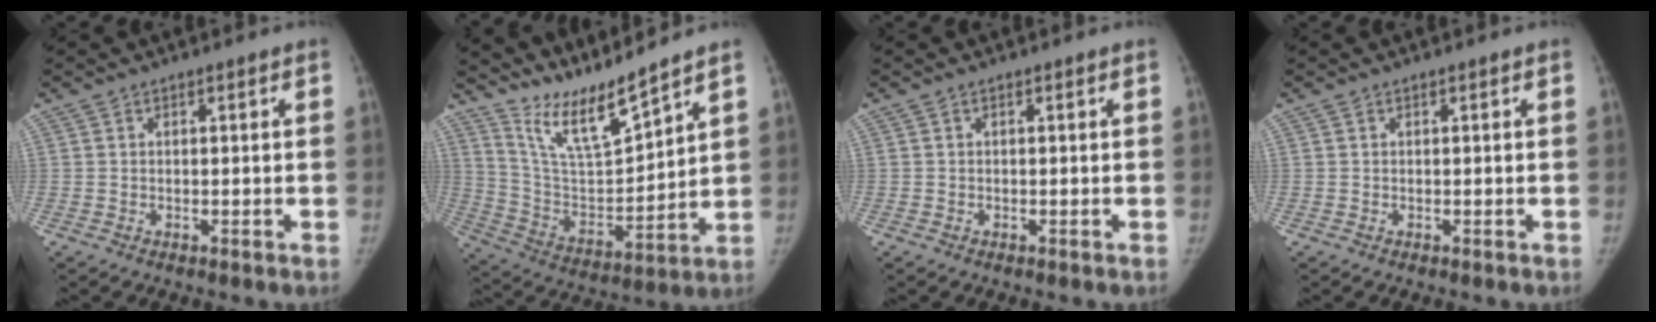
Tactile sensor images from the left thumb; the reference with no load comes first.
{"total": 12.2, "force": [10.9, 0.5, 5.5], "torque": [-0.093, -0.078, 0.221]}
{"total": 0.0}
{"total": 0.0}